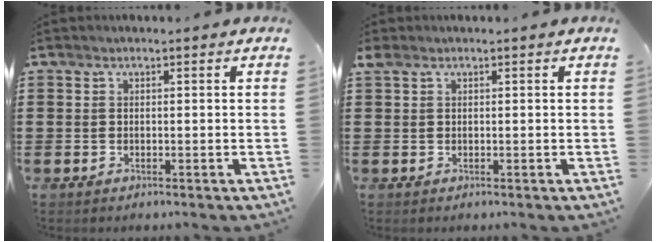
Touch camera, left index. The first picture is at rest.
{"total": 0.7, "force": [0.3, 0.3, 0.5], "torque": [-0.011, 0.004, 0.005]}